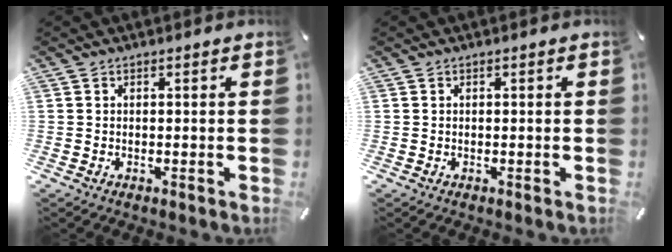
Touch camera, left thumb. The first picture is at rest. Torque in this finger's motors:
{"motor_torque": [0.05, 0.10, 0.13, -0.25, 0.00]}